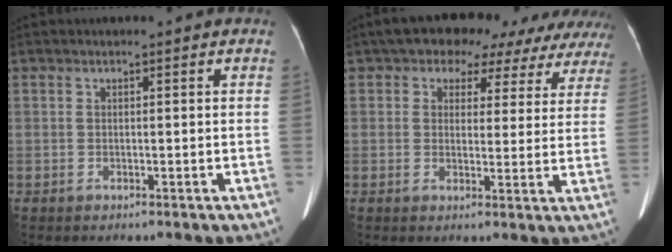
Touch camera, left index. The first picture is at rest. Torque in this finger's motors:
{"motor_torque": [0.95, -1.19, 0.84, 0.11]}